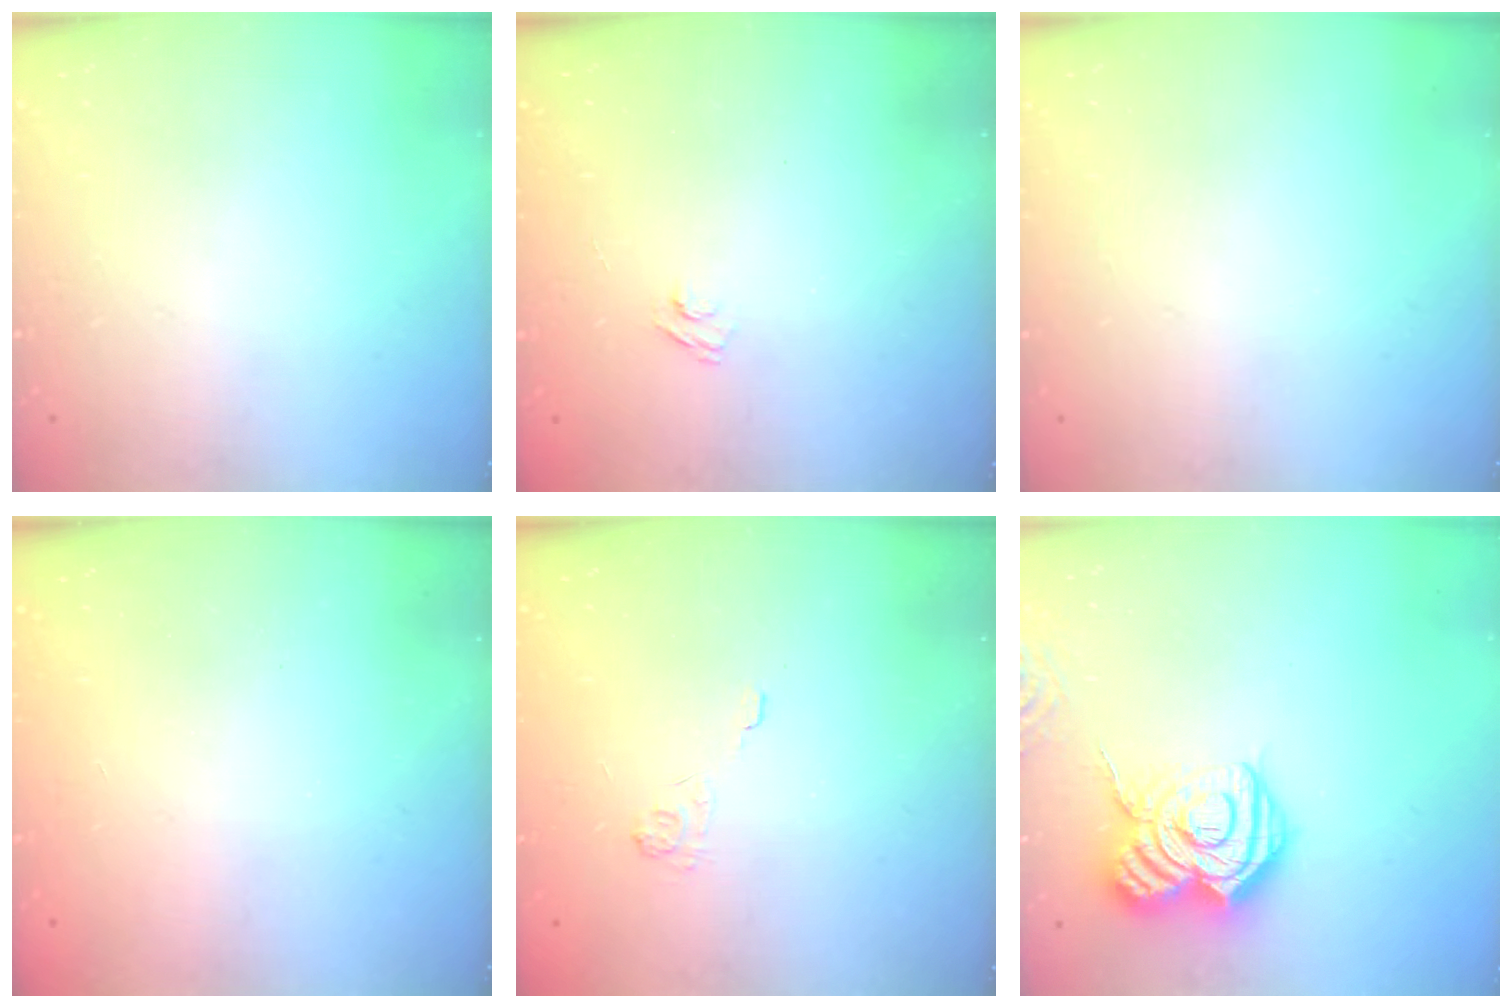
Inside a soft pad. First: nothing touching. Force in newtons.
{"total": 2.7, "press": 2.5, "slide": 0.9}
{"total": 0.0}
{"total": 2.3, "press": 2.1, "slide": 0.8}
{"total": 2.1, "press": 1.5, "slide": 1.4}
{"total": 17.2, "press": 17.2, "slide": 1.5}